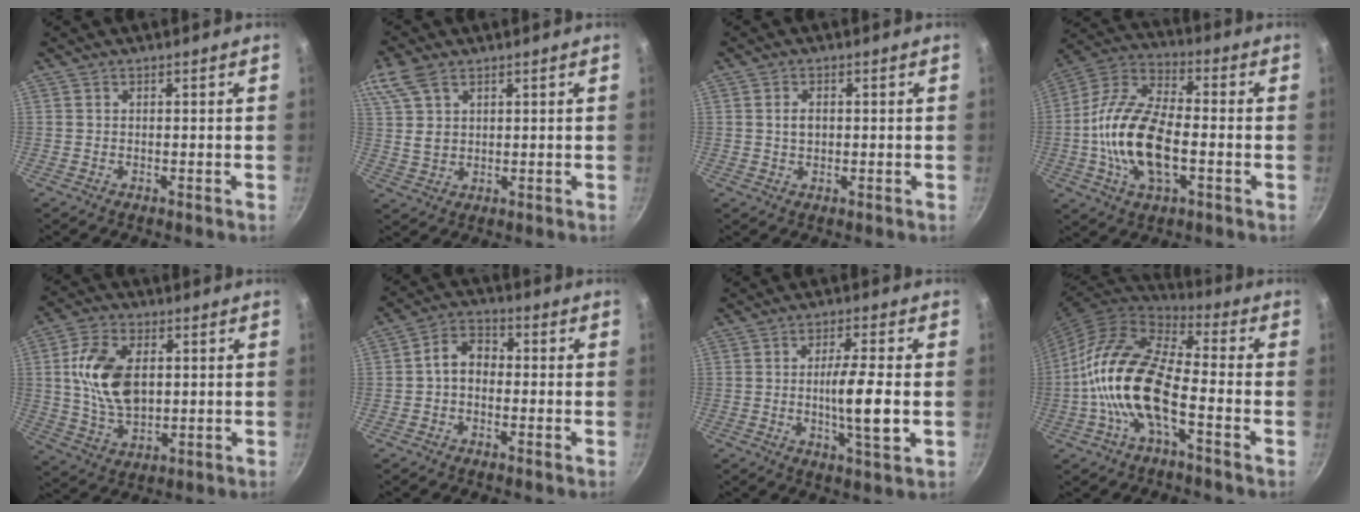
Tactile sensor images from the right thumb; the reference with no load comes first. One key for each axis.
{"total": 8.3, "fx": 4.6, "fy": 4.9, "fz": 4.9, "tx": -0.087, "ty": -0.001, "tz": 0.095}
{"total": 2.5, "fx": 0.2, "fy": 1.7, "fz": 1.9, "tx": -0.023, "ty": 0.004, "tz": 0.004}
{"total": 17.9, "fx": -2.8, "fy": 9.1, "fz": 15.2, "tx": -0.280, "ty": 0.033, "tz": -0.070}
{"total": 13.4, "fx": 1.9, "fy": 8.2, "fz": 10.4, "tx": -0.176, "ty": -0.003, "tz": 0.036}
{"total": 5.8, "fx": -0.6, "fy": 4.3, "fz": 3.8, "tx": -0.048, "ty": 0.024, "tz": -0.026}
{"total": 8.6, "fx": -0.5, "fy": 1.2, "fz": 8.5, "tx": -0.150, "ty": 0.000, "tz": -0.011}
{"total": 17.5, "fx": -4.3, "fy": 7.6, "fz": 15.1, "tx": -0.283, "ty": 0.038, "tz": -0.102}